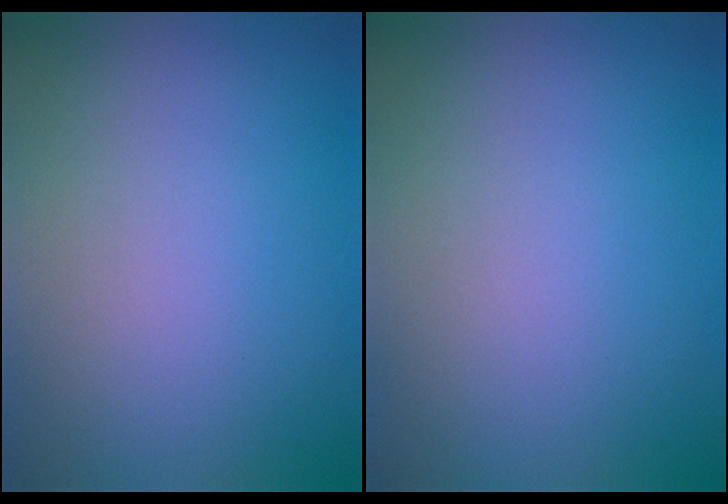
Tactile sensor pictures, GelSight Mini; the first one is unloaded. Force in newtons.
{"total": 0.0}